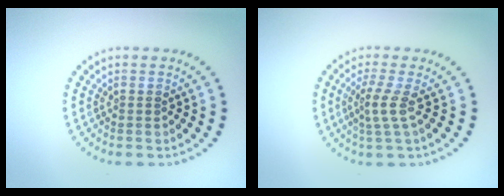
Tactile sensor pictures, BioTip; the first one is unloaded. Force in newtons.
{"total": 2.2, "press": 1.4, "slide": 1.7}